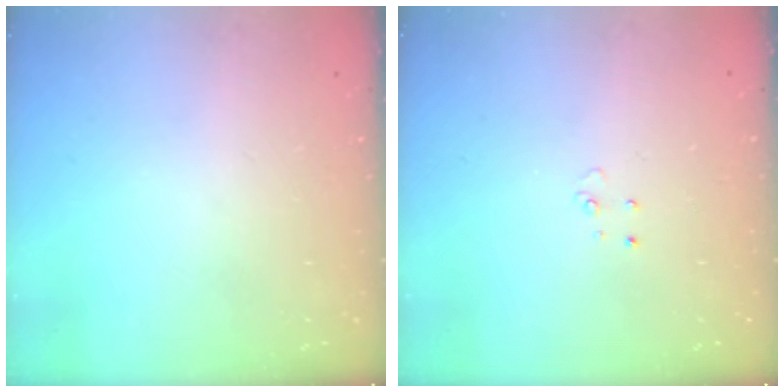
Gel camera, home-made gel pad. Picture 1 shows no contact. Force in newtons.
{"total": 2.7, "press": 2.7, "slide": 0.2}